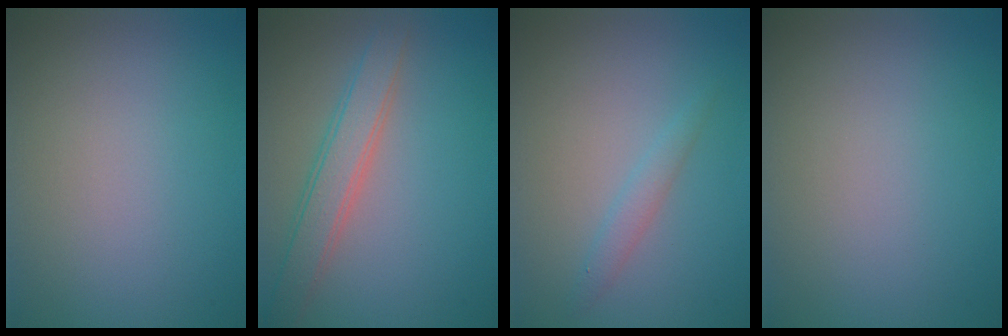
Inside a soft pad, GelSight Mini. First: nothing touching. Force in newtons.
{"total": 3.5, "press": 3.5, "slide": 0.2}
{"total": 1.4, "press": 1.4, "slide": 0.1}
{"total": 0.0}